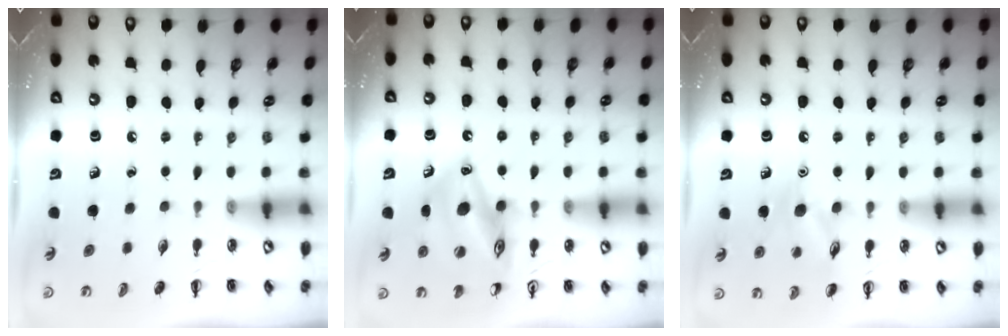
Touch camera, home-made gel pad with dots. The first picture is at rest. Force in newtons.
{"total": 16.2, "press": 16.1, "slide": 2.3}
{"total": 9.5, "press": 9.5, "slide": 0.9}